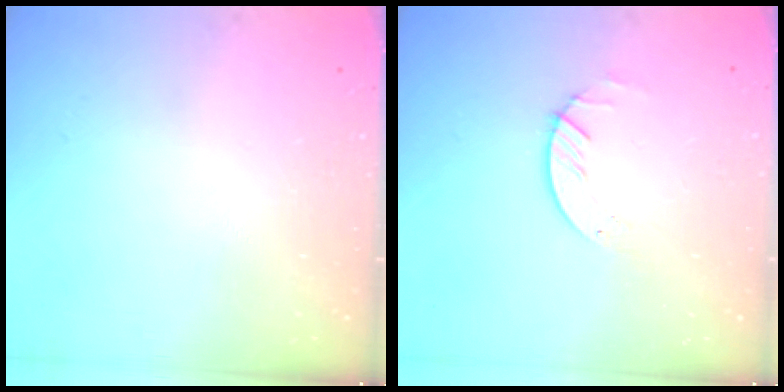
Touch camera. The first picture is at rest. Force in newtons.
{"total": 2.0, "press": 2.0, "slide": 0.2}